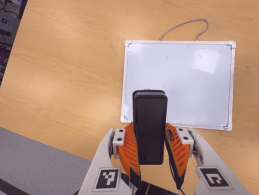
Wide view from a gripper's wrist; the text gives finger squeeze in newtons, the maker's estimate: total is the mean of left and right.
{"total": 8.0, "left": 6.5, "right": 9.6}